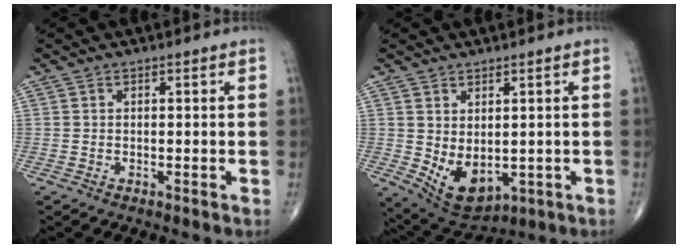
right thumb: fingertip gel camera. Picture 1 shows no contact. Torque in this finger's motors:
{"motor_torque": [-0.28, 0.61, 0.62, 0.25, 0.17]}